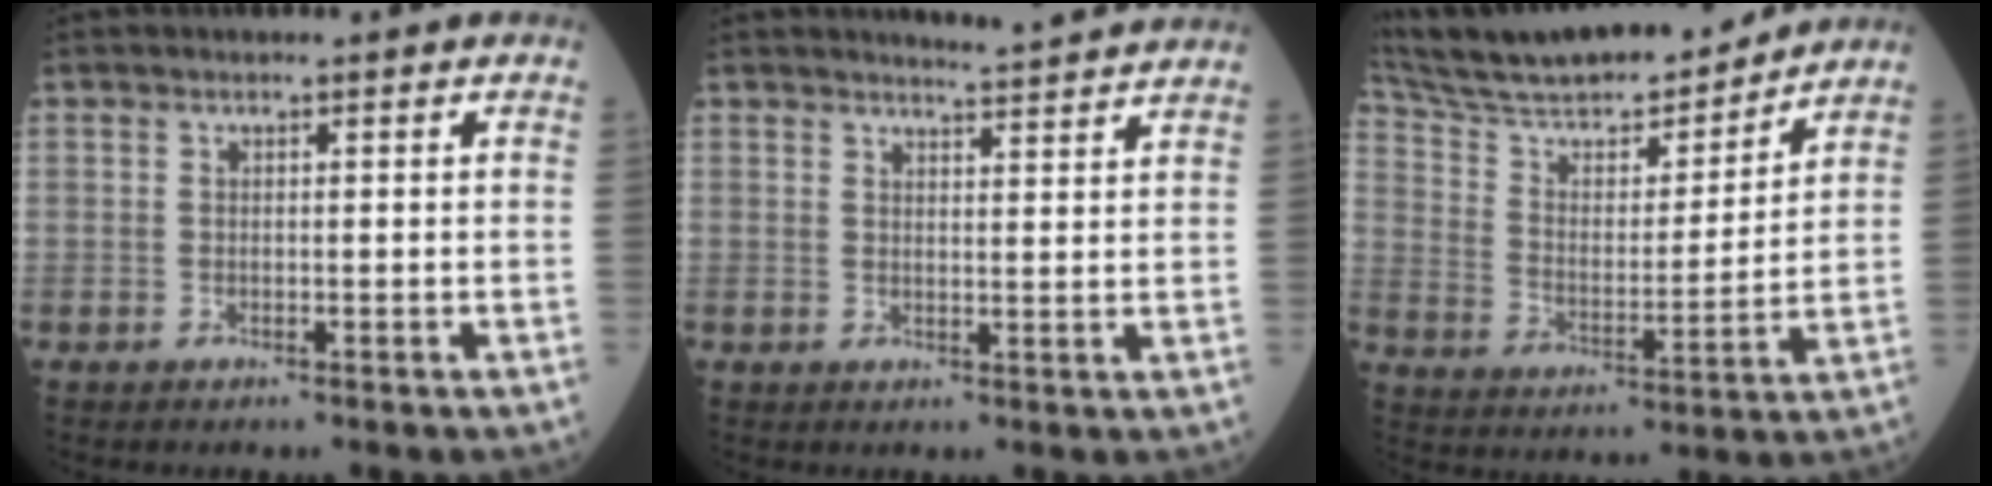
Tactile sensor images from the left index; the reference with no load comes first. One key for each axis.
{"total": 6.0, "fx": 5.8, "fy": -0.8, "fz": 1.1, "tx": -0.028, "ty": 0.001, "tz": 0.069}
{"total": 21.2, "fx": 19.0, "fy": 3.3, "fz": 8.9, "tx": -0.158, "ty": 0.009, "tz": 0.307}